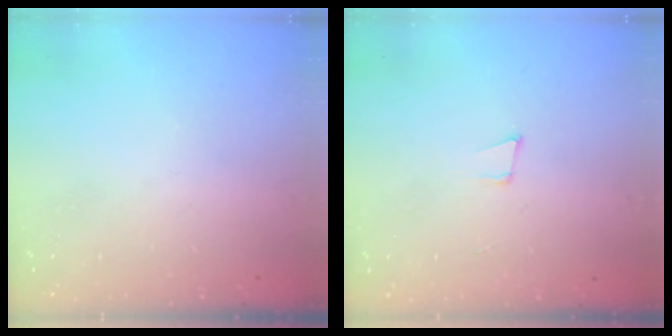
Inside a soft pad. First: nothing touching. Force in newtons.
{"total": 4.2, "press": 3.2, "slide": 2.7}